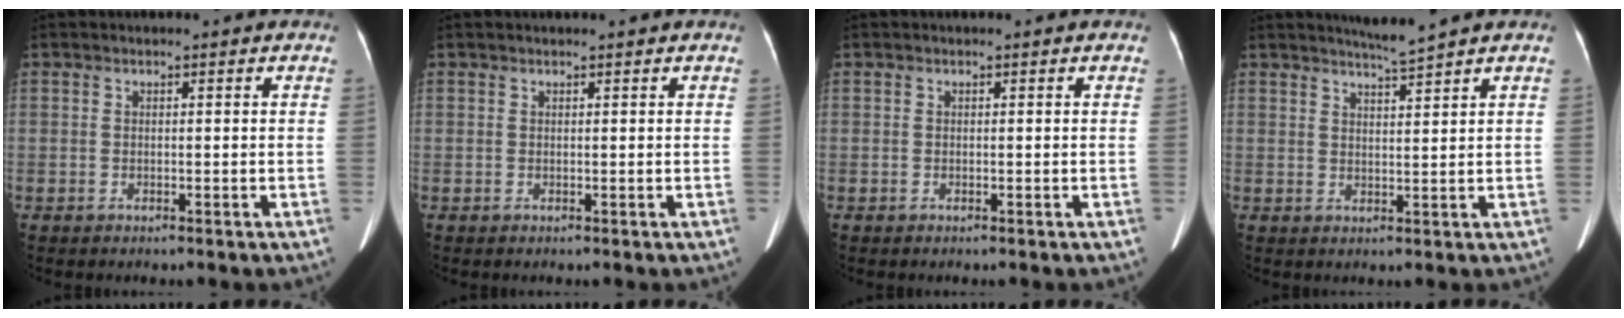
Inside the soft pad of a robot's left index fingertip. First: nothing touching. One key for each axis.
{"total": 1.0, "fx": 0.9, "fy": 0.0, "fz": 0.4, "tx": -0.005, "ty": 0.016, "tz": 0.017}
{"total": 0.0}
{"total": 3.1, "fx": 2.8, "fy": -1.2, "fz": 0.8, "tx": -0.016, "ty": -0.010, "tz": 0.053}